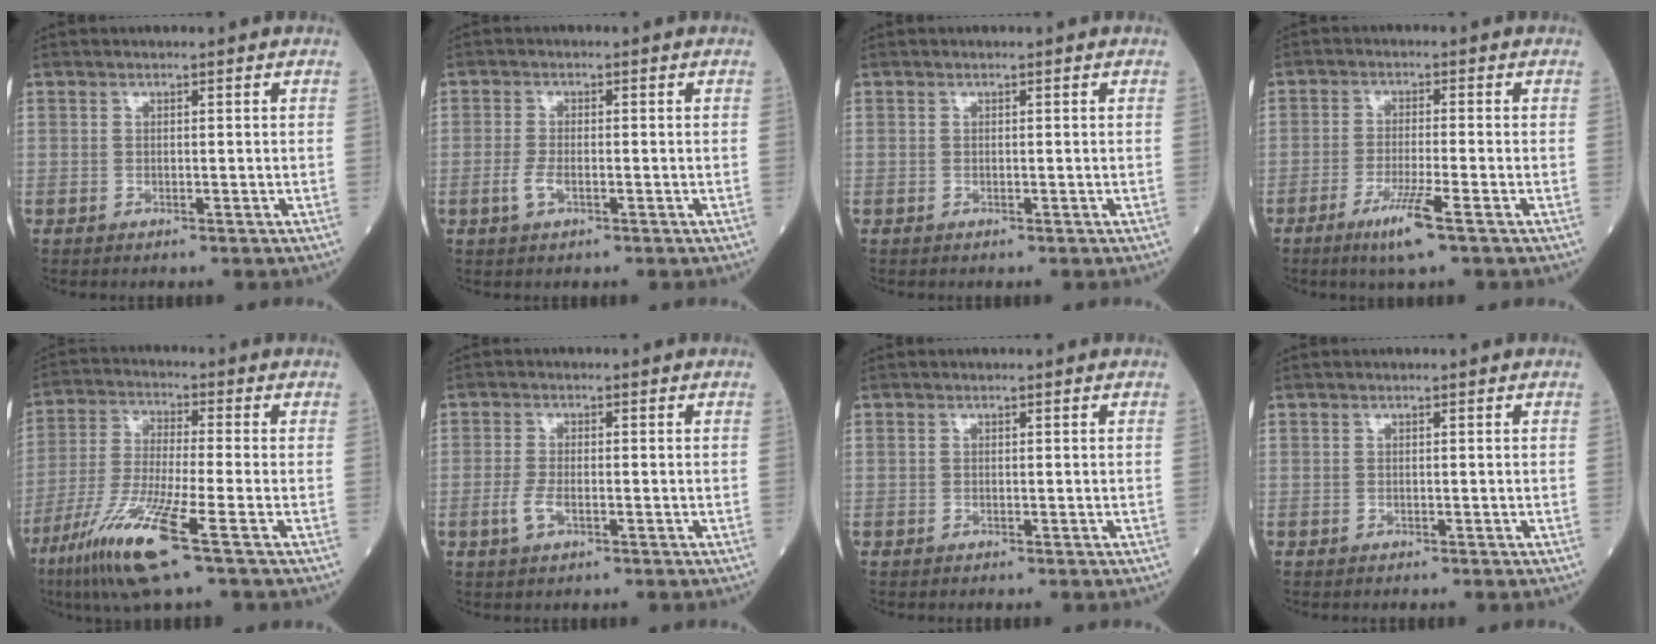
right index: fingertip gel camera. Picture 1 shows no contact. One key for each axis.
{"total": 2.5, "fx": -0.9, "fy": 0.9, "fz": 2.2, "tx": -0.049, "ty": -0.001, "tz": -0.018}
{"total": 0.0}
{"total": 5.8, "fx": -3.3, "fy": -0.6, "fz": 4.7, "tx": -0.093, "ty": -0.015, "tz": -0.063}
{"total": 12.4, "fx": -6.6, "fy": -0.5, "fz": 10.5, "tx": -0.224, "ty": -0.034, "tz": -0.129}
{"total": 2.9, "fx": -1.0, "fy": 1.1, "fz": 2.5, "tx": -0.056, "ty": -0.001, "tz": -0.021}
{"total": 0.0}
{"total": 0.0}